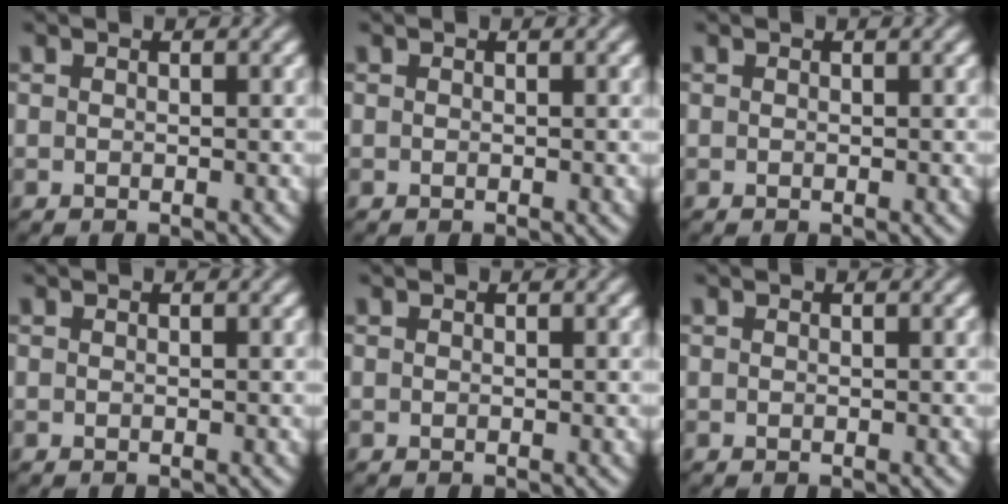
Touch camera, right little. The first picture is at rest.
{"total": 0.0}
{"total": 0.0}
{"total": 0.0}
{"total": 0.0}
{"total": 0.0}